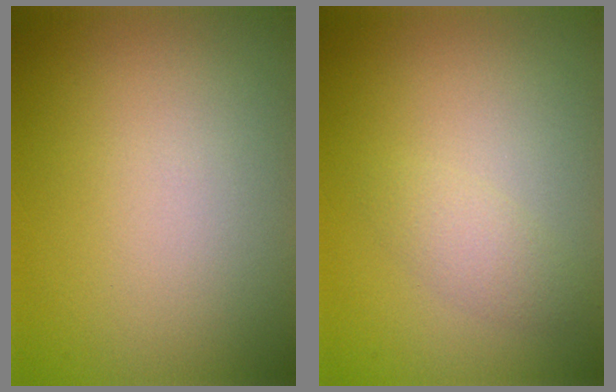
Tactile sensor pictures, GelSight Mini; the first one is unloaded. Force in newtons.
{"total": 1.6, "press": 1.6, "slide": 0.1}